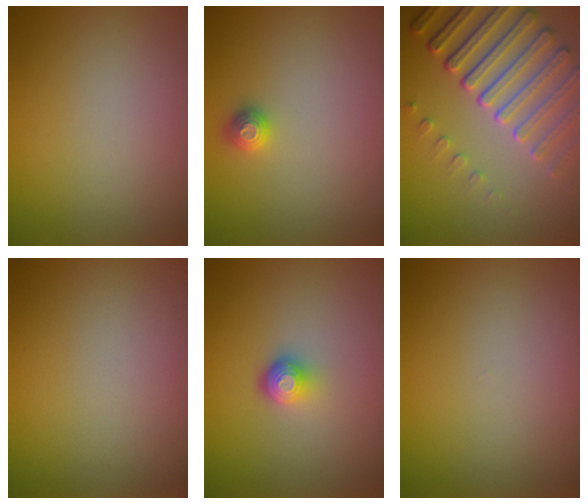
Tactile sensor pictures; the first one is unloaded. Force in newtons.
{"total": 1.3, "press": 1.2, "slide": 0.3}
{"total": 7.9, "press": 5.8, "slide": 5.4}
{"total": 0.0}
{"total": 2.3, "press": 1.4, "slide": 1.8}
{"total": 0.0}